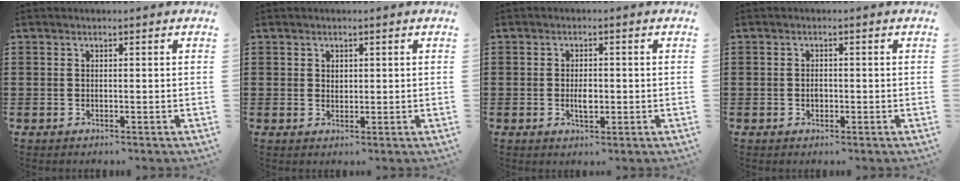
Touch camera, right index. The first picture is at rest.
{"total": 1.2, "force": [0.8, 0.8, 0.3], "torque": [-0.007, 0.003, 0.015]}
{"total": 2.5, "force": [-0.3, 1.2, 2.2], "torque": [-0.040, 0.004, -0.006]}
{"total": 1.0, "force": [-0.1, 0.8, 0.6], "torque": [-0.014, 0.004, -0.003]}